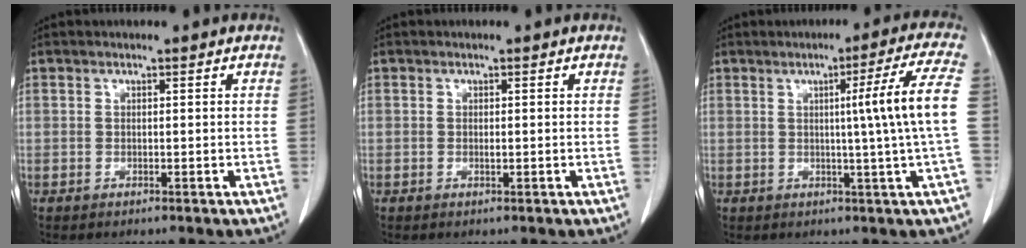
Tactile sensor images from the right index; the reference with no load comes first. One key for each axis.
{"total": 0.6, "fx": 0.0, "fy": 0.2, "fz": 0.5, "tx": -0.011, "ty": -0.001, "tz": 0.000}
{"total": 9.4, "fx": 0.5, "fy": -2.6, "fz": 9.0, "tx": -0.122, "ty": 0.000, "tz": 0.011}